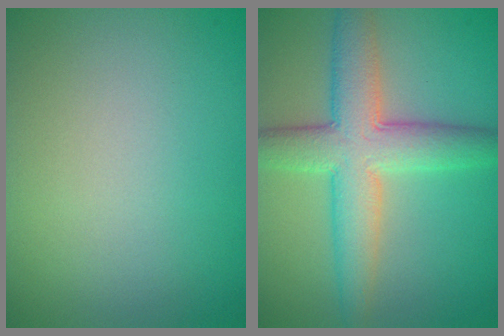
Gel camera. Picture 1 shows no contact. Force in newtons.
{"total": 6.8, "press": 6.8, "slide": 0.1}